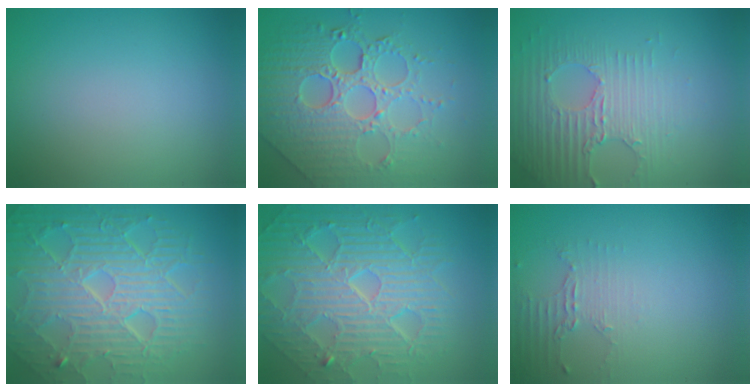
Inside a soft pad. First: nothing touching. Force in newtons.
{"total": 8.2, "press": 6.0, "slide": 5.5}
{"total": 3.8, "press": 3.7, "slide": 0.8}
{"total": 10.6, "press": 6.8, "slide": 8.1}
{"total": 10.5, "press": 6.8, "slide": 8.0}
{"total": 2.1, "press": 1.5, "slide": 1.4}